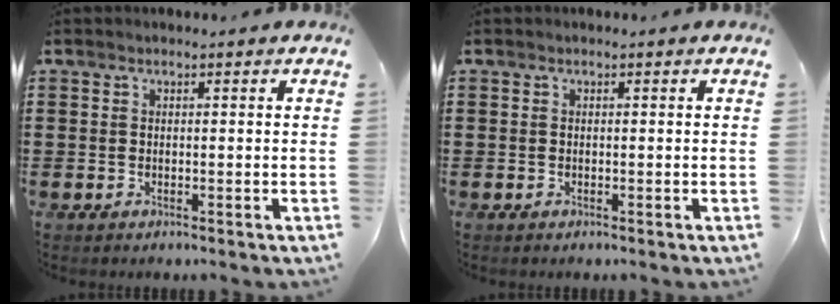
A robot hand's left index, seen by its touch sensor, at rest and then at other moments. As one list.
[{"total": 0.0}]